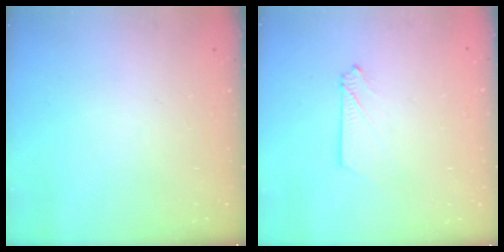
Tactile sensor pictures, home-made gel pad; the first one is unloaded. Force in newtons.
{"total": 2.9, "press": 2.9, "slide": 0.4}